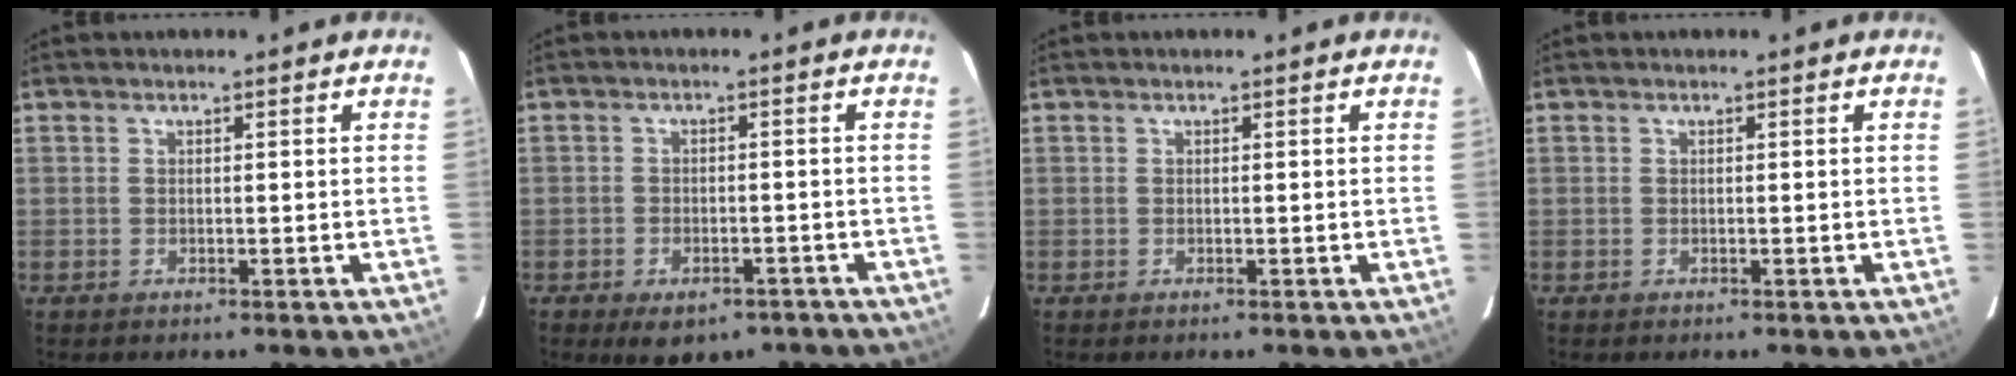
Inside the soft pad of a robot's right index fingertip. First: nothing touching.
{"total": 8.5, "force": [-5.9, 4.5, 4.1], "torque": [-0.080, -0.005, -0.069]}
{"total": 0.0}
{"total": 0.0}